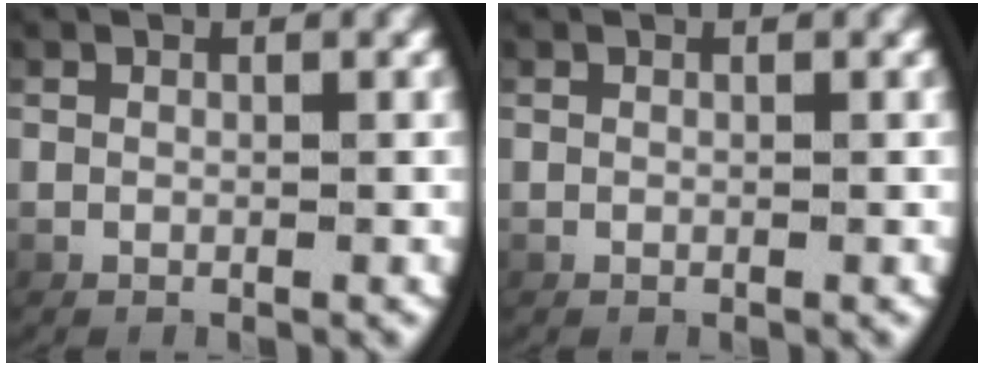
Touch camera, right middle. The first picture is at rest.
{"total": 0.0}